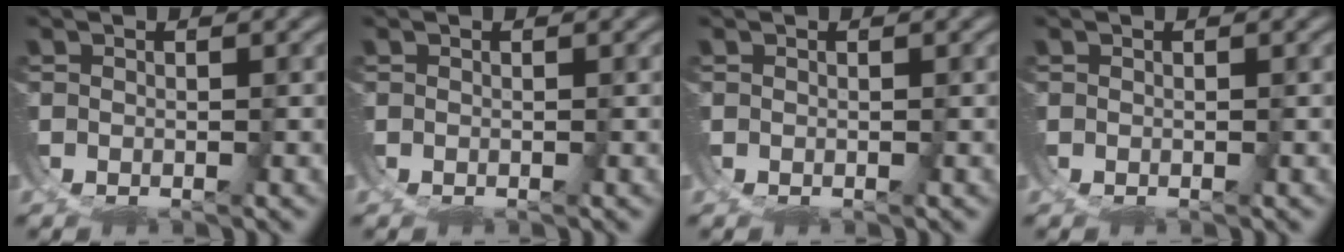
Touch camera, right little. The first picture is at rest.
{"total": 0.0}
{"total": 0.0}
{"total": 0.0}